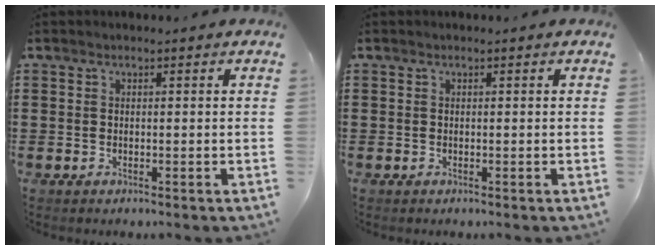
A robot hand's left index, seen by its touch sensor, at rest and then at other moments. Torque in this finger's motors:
{"motor_torque": [-0.01, 0.01, 0.00, 0.00]}